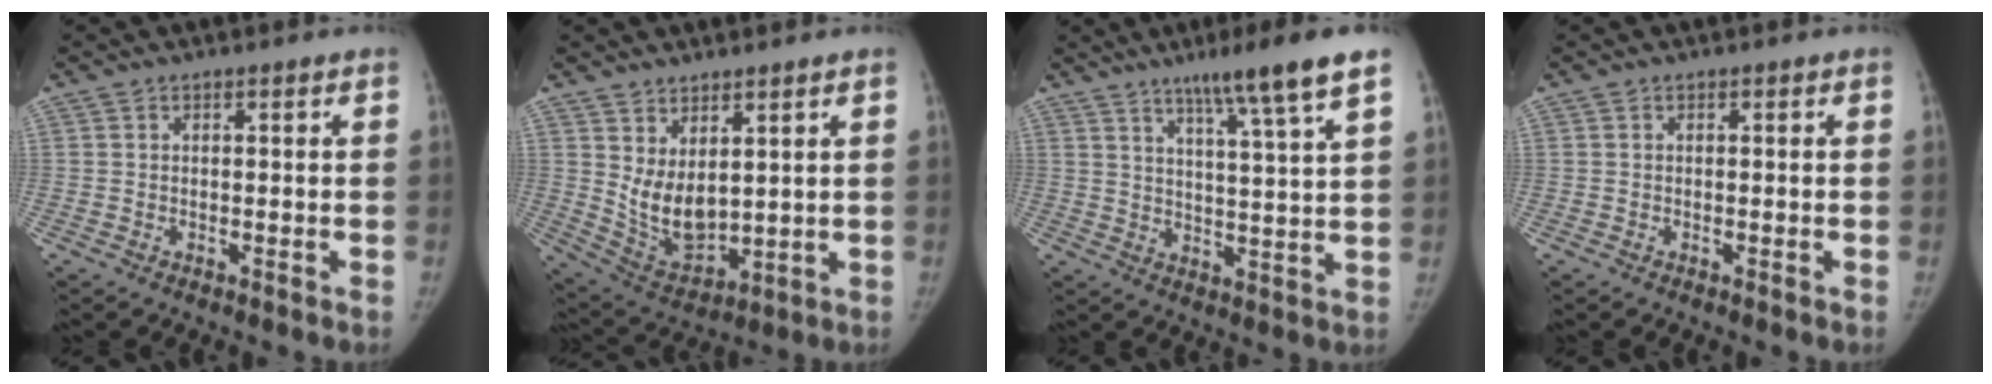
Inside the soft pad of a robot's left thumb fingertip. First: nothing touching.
{"total": 9.2, "force": [3.3, 4.9, 7.1], "torque": [-0.110, -0.039, 0.082]}
{"total": 11.6, "force": [7.5, -0.2, 8.8], "torque": [-0.138, -0.035, 0.118]}
{"total": 0.0}